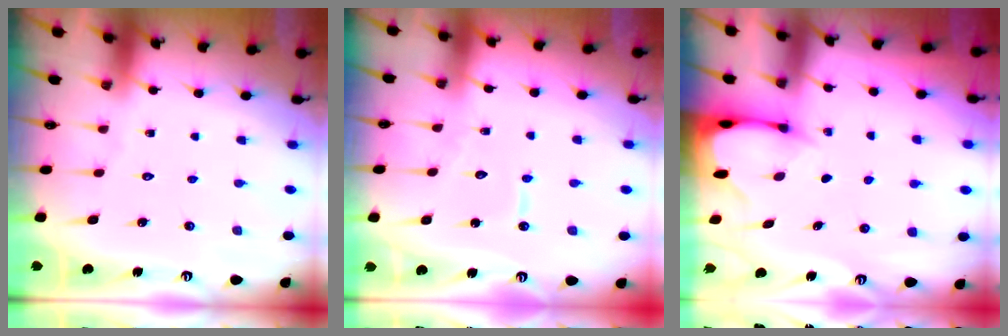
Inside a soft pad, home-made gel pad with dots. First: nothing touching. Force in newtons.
{"total": 5.3, "press": 5.3, "slide": 0.4}
{"total": 2.7, "press": 2.7, "slide": 0.4}